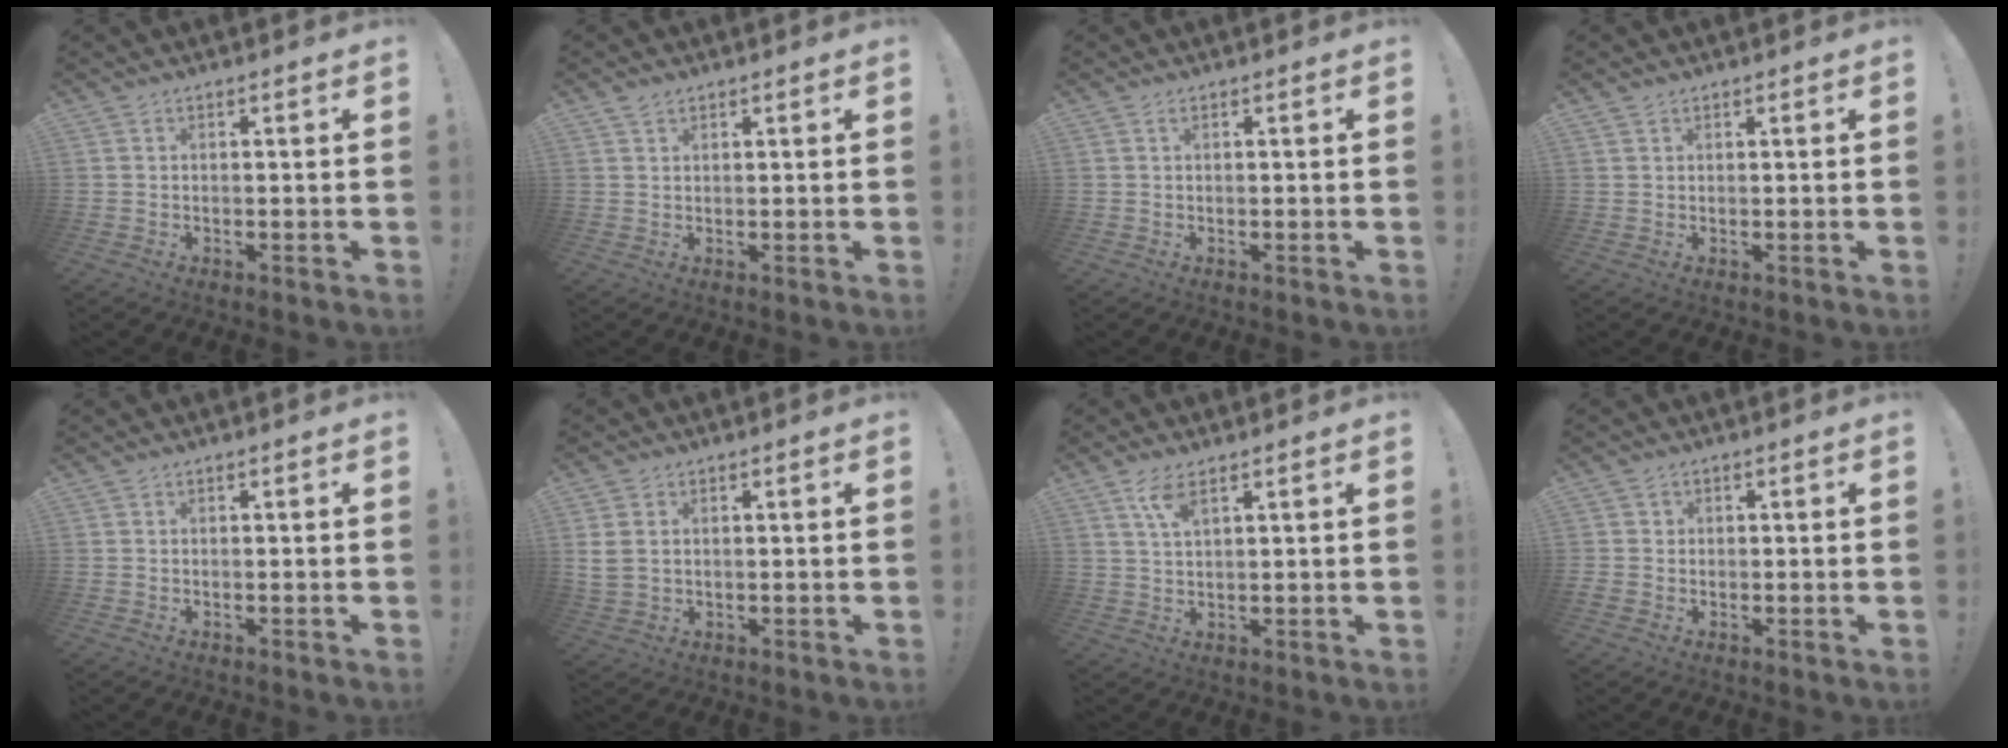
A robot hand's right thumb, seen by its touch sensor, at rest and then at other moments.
{"total": 1.8, "force": [1.5, 0.9, 0.7], "torque": [-0.014, -0.003, 0.027]}
{"total": 0.5, "force": [0.1, -0.1, 0.5], "torque": [-0.010, 0.001, 0.002]}
{"total": 1.0, "force": [0.8, 0.6, 0.2], "torque": [0.000, -0.001, 0.015]}
{"total": 0.0}
{"total": 3.8, "force": [1.8, 2.8, 1.7], "torque": [-0.024, -0.003, 0.036]}
{"total": 5.1, "force": [3.0, 1.4, 3.8], "torque": [-0.082, -0.003, 0.053]}
{"total": 1.5, "force": [-0.1, 1.3, 0.6], "torque": [-0.012, 0.002, -0.002]}